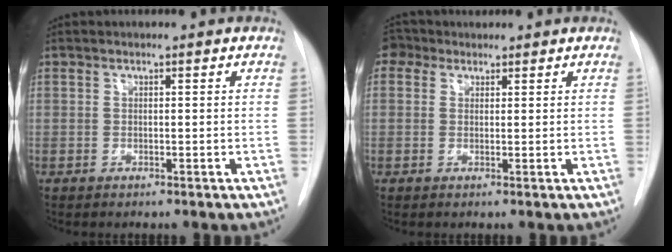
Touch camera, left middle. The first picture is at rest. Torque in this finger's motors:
{"motor_torque": [-0.01, 0.00, -0.14, -0.01]}